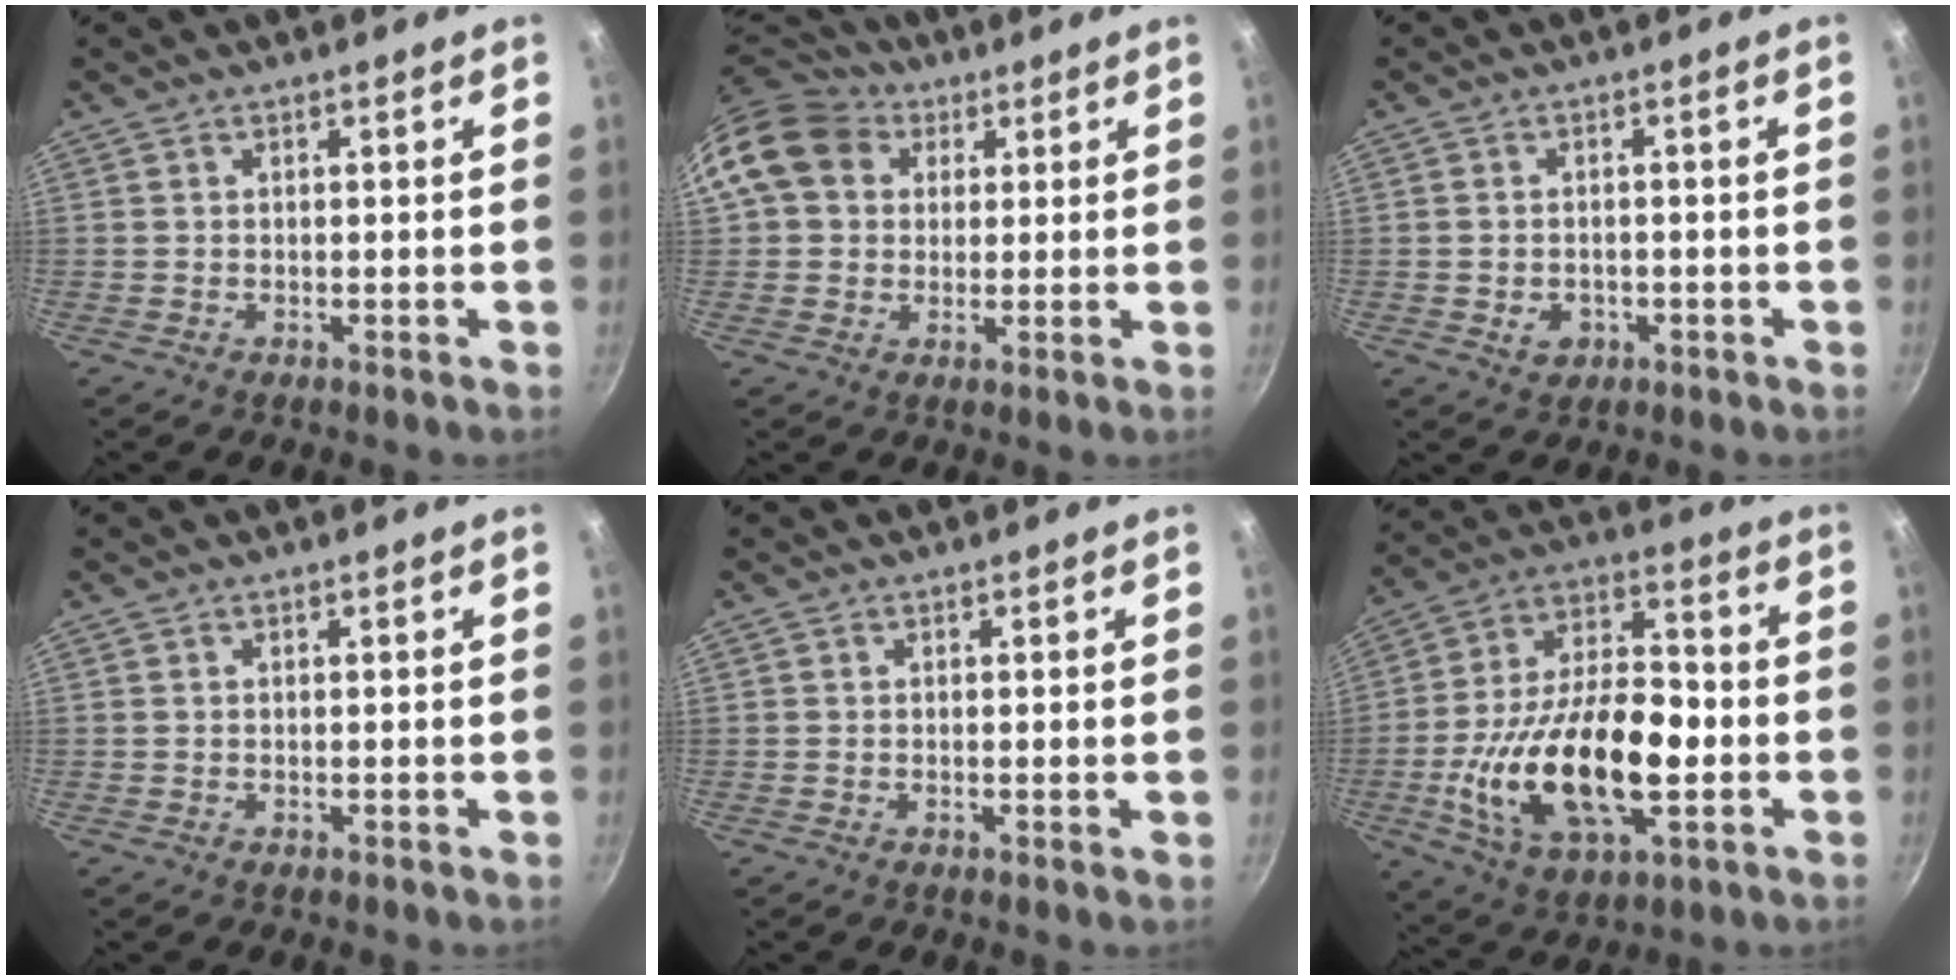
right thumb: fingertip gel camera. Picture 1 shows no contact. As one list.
[{"total": 12.8, "force": [4.7, 10.4, 5.7], "torque": [-0.086, 0.014, 0.071]}, {"total": 3.4, "force": [-1.1, 2.7, 1.7], "torque": [-0.019, 0.011, -0.010]}, {"total": 0.0}, {"total": 0.0}, {"total": 24.3, "force": [-4.9, 12.9, 20.0], "torque": [-0.343, 0.029, -0.083]}]